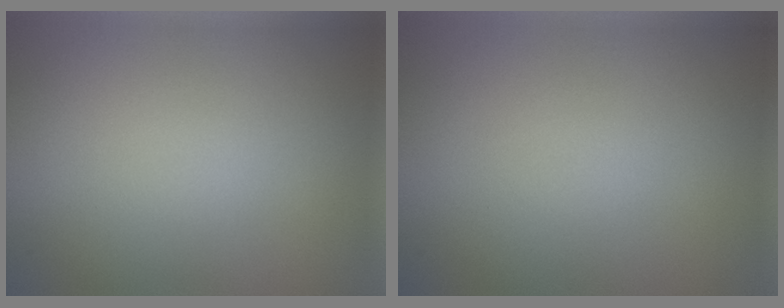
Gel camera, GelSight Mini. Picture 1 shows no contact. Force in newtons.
{"total": 0.0}